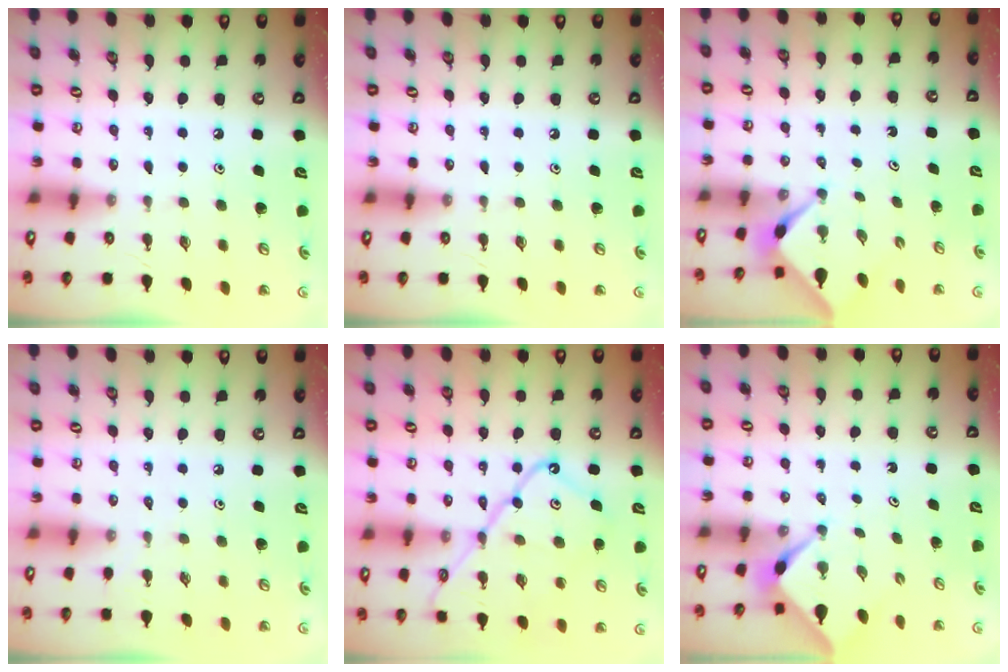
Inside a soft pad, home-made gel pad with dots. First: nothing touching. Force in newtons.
{"total": 0.0}
{"total": 2.3, "press": 2.2, "slide": 0.3}
{"total": 1.9, "press": 1.8, "slide": 0.4}
{"total": 16.6, "press": 16.6, "slide": 1.5}
{"total": 2.3, "press": 2.3, "slide": 0.3}